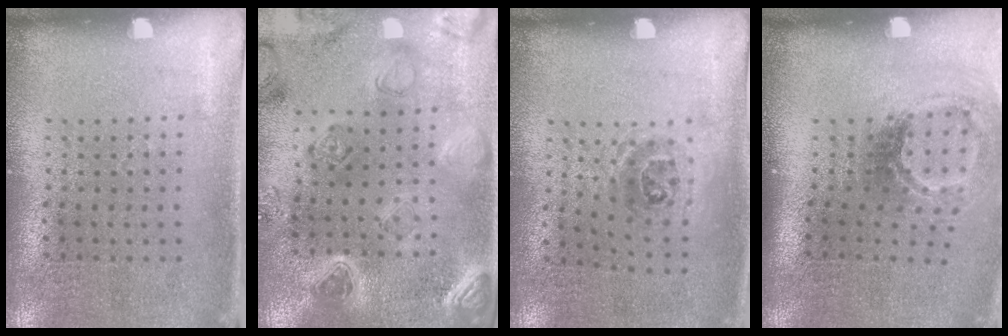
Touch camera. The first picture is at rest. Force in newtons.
{"total": 2.3, "press": 2.3, "slide": 0.2}
{"total": 0.9, "press": 0.7, "slide": 0.7}
{"total": 2.1, "press": 1.3, "slide": 1.6}